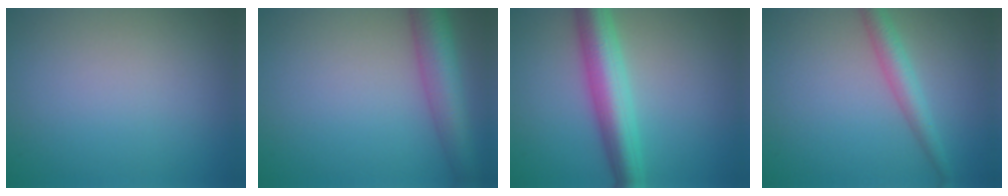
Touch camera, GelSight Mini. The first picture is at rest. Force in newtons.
{"total": 6.0, "press": 6.0, "slide": 0.2}
{"total": 6.3, "press": 6.3, "slide": 0.2}
{"total": 2.8, "press": 2.8, "slide": 0.0}